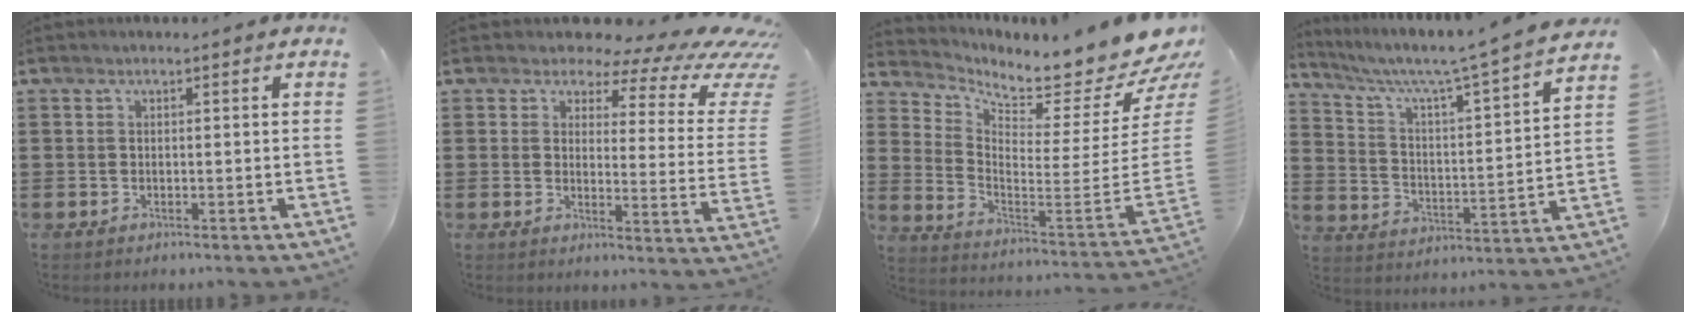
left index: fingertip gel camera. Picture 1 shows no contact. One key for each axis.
{"total": 5.9, "fx": 4.2, "fy": 2.3, "fz": 3.5, "tx": -0.065, "ty": -0.032, "tz": 0.066}
{"total": 6.0, "fx": 5.3, "fy": 0.7, "fz": 2.6, "tx": -0.058, "ty": -0.075, "tz": 0.079}
{"total": 5.1, "fx": 4.3, "fy": -0.3, "fz": 2.7, "tx": -0.076, "ty": -0.046, "tz": 0.061}